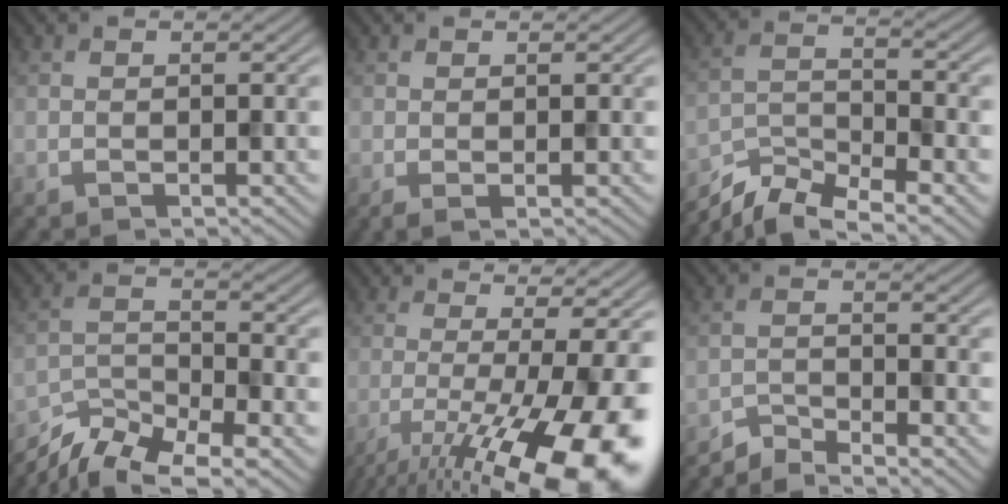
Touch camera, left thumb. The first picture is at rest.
{"total": 0.8, "force": [0.1, 0.2, 0.8], "torque": [-0.016, -0.002, 0.002]}
{"total": 7.1, "force": [-5.9, 1.8, 3.6], "torque": [-0.069, -0.006, -0.121]}
{"total": 8.9, "force": [-7.0, 2.6, 4.8], "torque": [-0.092, -0.007, -0.141]}
{"total": 16.8, "force": [-7.3, 4.2, 14.5], "torque": [-0.212, -0.016, -0.107]}
{"total": 3.4, "force": [-3.2, 0.4, 1.1], "torque": [-0.016, 0.000, -0.070]}